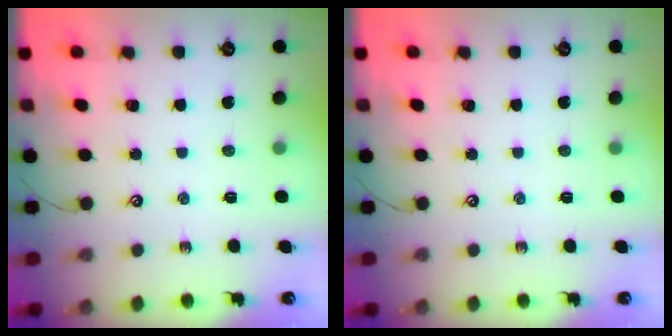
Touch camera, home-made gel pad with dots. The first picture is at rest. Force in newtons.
{"total": 0.0}